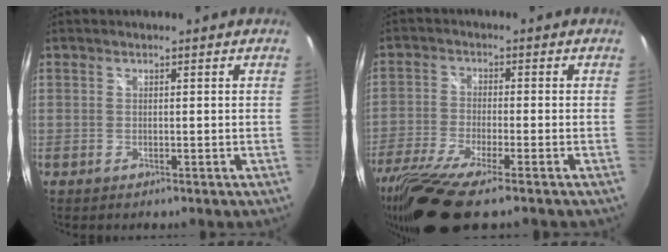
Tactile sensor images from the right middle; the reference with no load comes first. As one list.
[{"total": 13.6, "force": [-10.1, 1.4, 8.9], "torque": [-0.202, -0.052, -0.189]}]